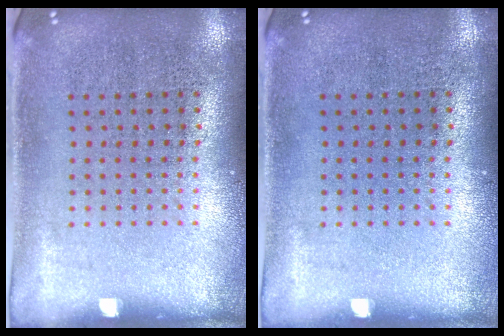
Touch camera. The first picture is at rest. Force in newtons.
{"total": 0.0}